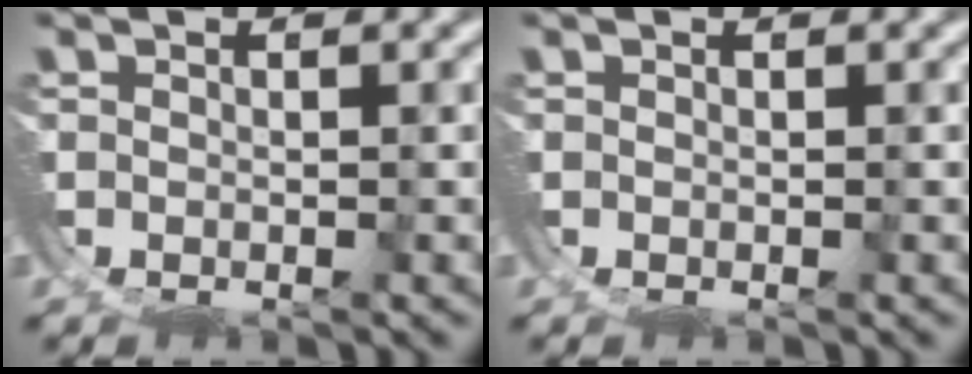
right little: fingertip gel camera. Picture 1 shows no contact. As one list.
[{"total": 0.0}]